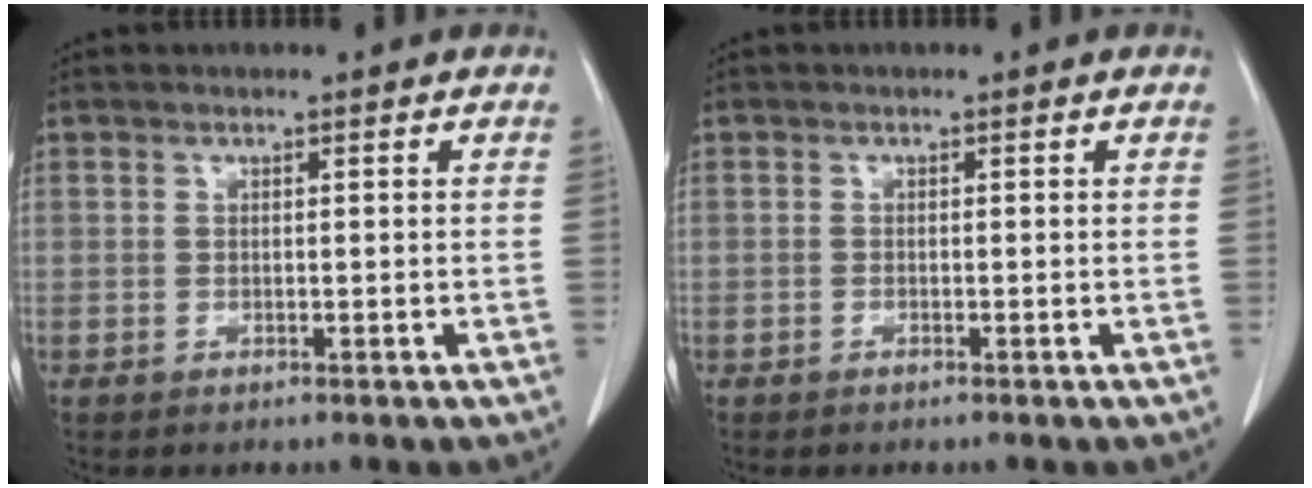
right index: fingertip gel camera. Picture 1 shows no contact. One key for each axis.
{"total": 0.0}